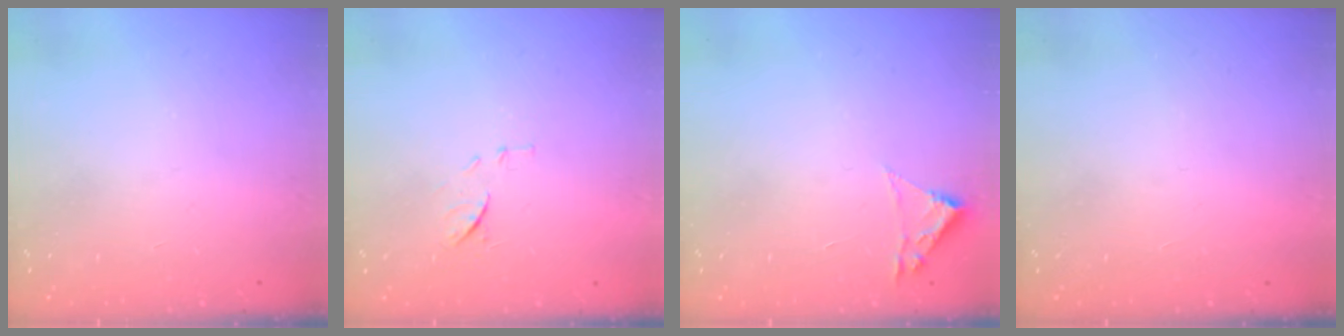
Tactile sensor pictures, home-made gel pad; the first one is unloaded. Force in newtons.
{"total": 6.2, "press": 6.2, "slide": 1.0}
{"total": 1.8, "press": 1.8, "slide": 0.2}
{"total": 1.5, "press": 1.5, "slide": 0.1}